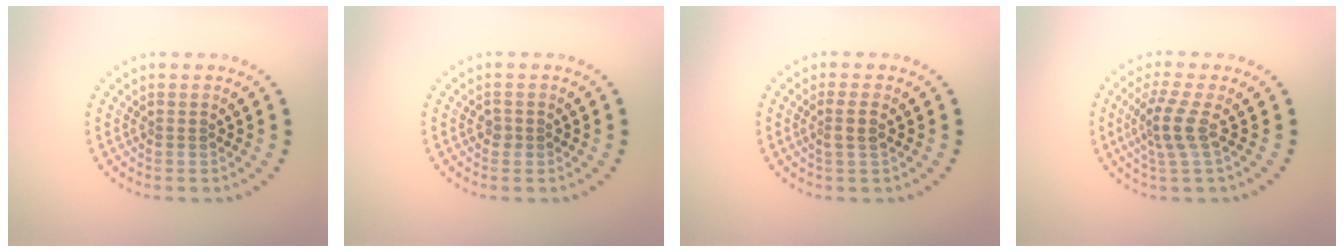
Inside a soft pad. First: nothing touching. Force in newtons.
{"total": 0.8, "press": 0.8, "slide": 0.2}
{"total": 1.6, "press": 1.3, "slide": 0.9}
{"total": 3.0, "press": 2.3, "slide": 1.8}